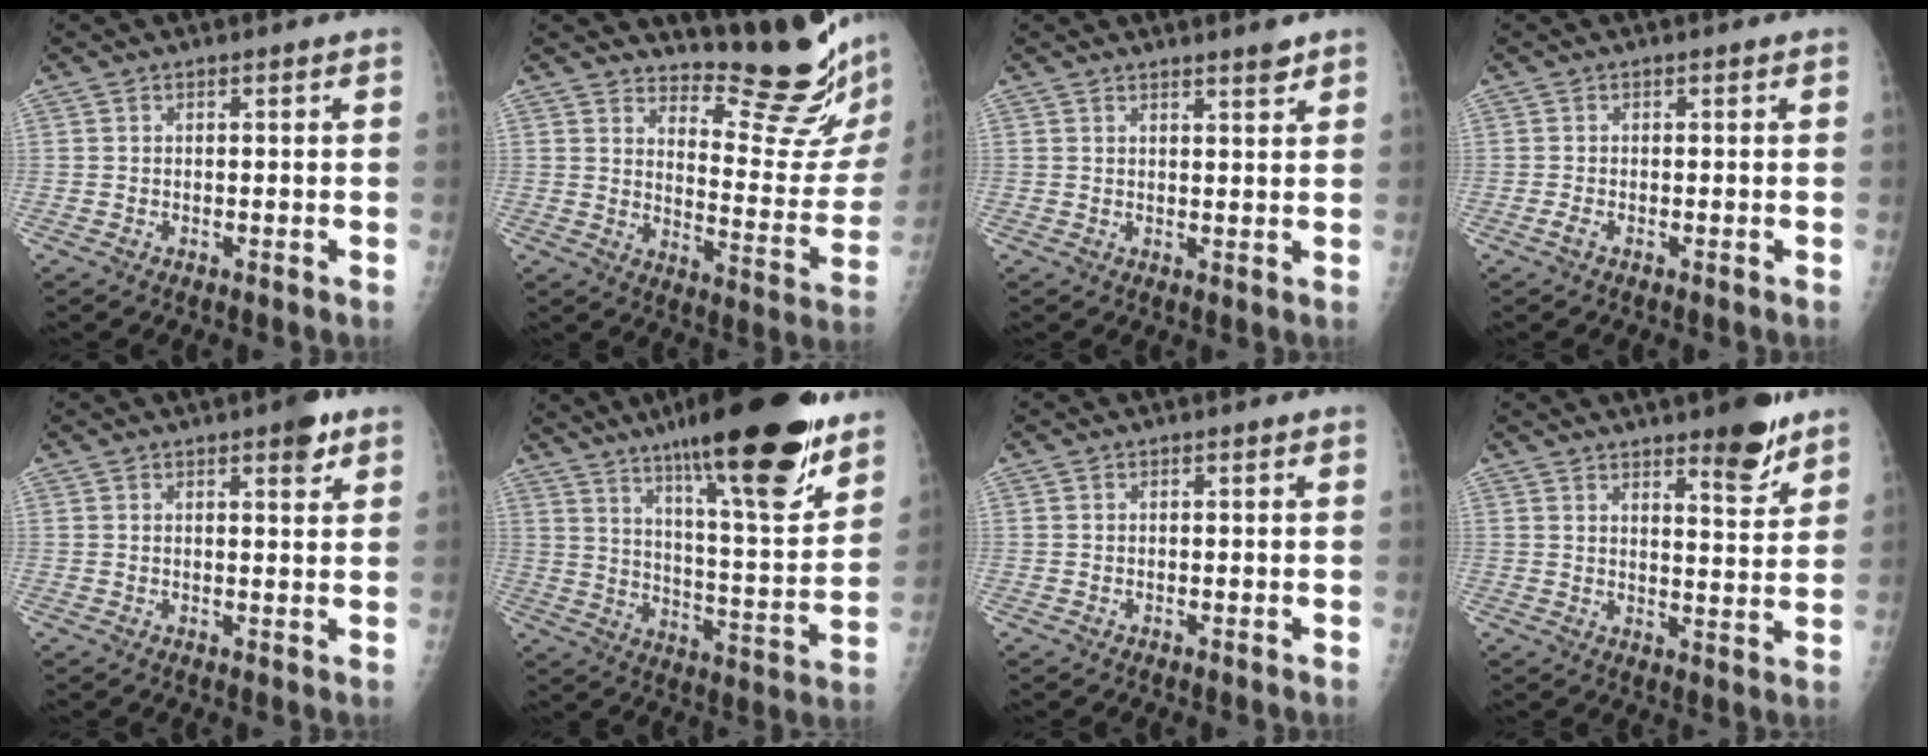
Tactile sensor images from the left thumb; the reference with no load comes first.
{"total": 17.9, "force": [16.5, 2.4, 6.6], "torque": [-0.061, -0.188, 0.214]}
{"total": 2.3, "force": [2.0, 0.2, 1.2], "torque": [-0.015, -0.018, 0.030]}
{"total": 0.9, "force": [-0.3, 0.3, 0.8], "torque": [-0.018, -0.003, -0.007]}
{"total": 4.0, "force": [2.5, 1.3, 2.9], "torque": [-0.031, -0.011, 0.029]}
{"total": 25.8, "force": [17.6, 4.6, 18.3], "torque": [-0.257, -0.071, 0.276]}
{"total": 0.0}
{"total": 8.7, "force": [6.1, 2.2, 5.8], "torque": [-0.062, -0.043, 0.088]}